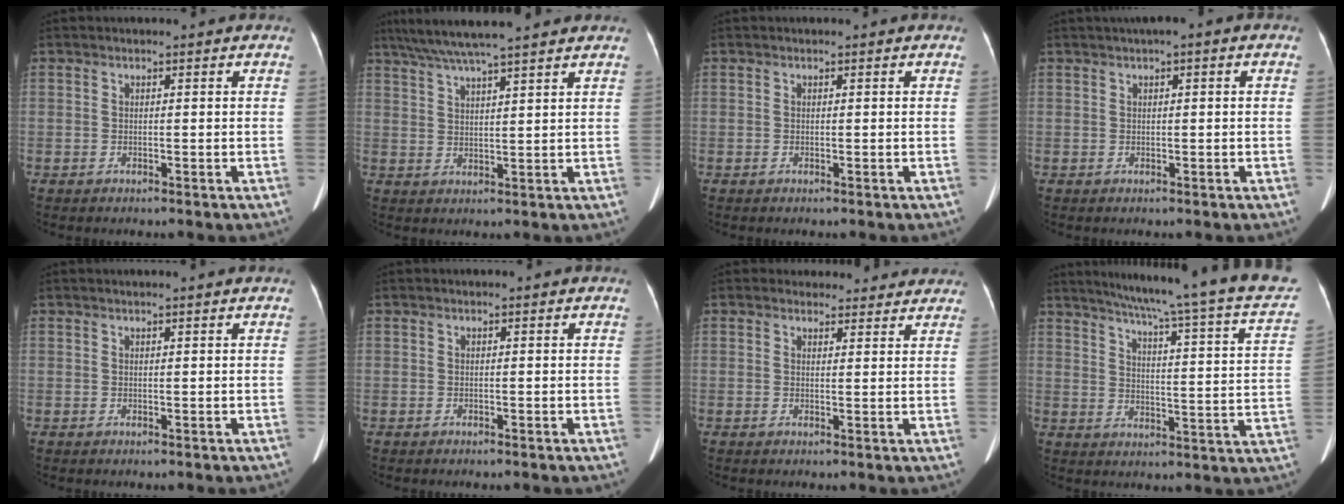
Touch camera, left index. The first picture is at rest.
{"total": 13.0, "force": [11.0, 0.1, 6.9], "torque": [-0.125, 0.045, 0.163]}
{"total": 0.0}
{"total": 2.1, "force": [0.8, 0.3, 1.9], "torque": [-0.031, 0.012, 0.009]}
{"total": 1.0, "force": [0.9, -0.3, 0.5], "torque": [-0.013, 0.007, 0.019]}
{"total": 0.0}
{"total": 6.7, "force": [6.2, 2.6, 0.3], "torque": [0.020, 0.009, 0.053]}
{"total": 25.5, "force": [21.5, 0.8, 13.6], "torque": [-0.195, -0.045, 0.258]}